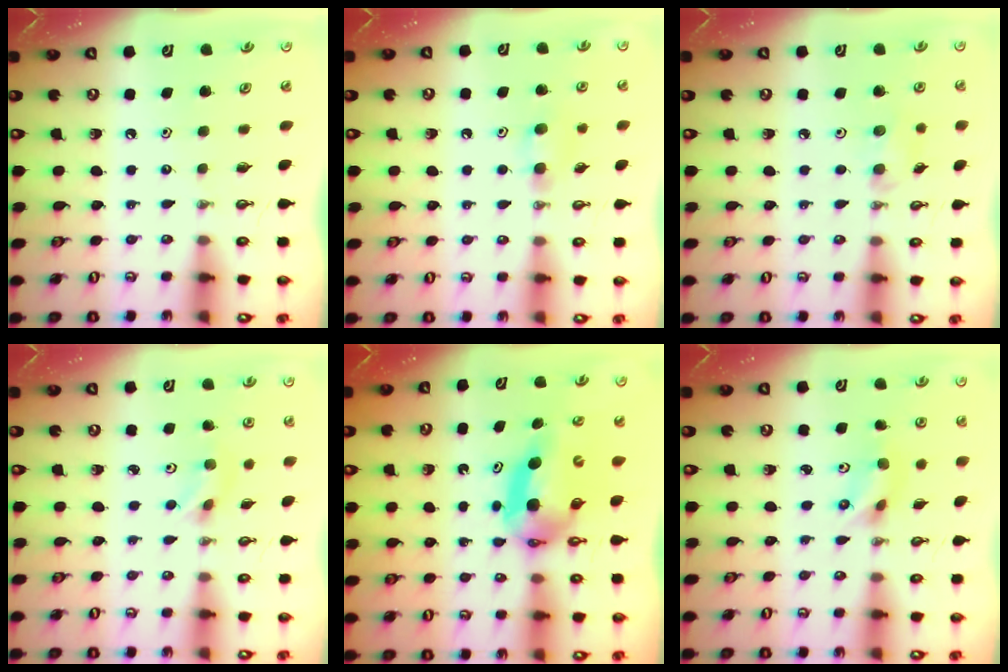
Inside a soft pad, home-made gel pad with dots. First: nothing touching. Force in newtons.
{"total": 6.3, "press": 6.2, "slide": 1.3}
{"total": 5.1, "press": 4.8, "slide": 1.7}
{"total": 2.6, "press": 2.4, "slide": 0.9}
{"total": 8.0, "press": 8.0, "slide": 0.5}
{"total": 4.9, "press": 2.9, "slide": 3.9}